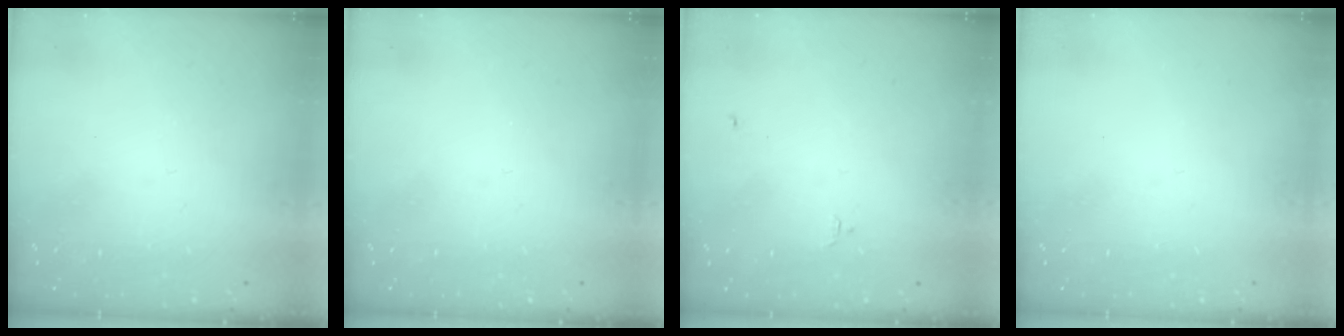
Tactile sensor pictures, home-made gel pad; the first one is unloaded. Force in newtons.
{"total": 0.0}
{"total": 1.6, "press": 1.6, "slide": 0.3}
{"total": 0.0}